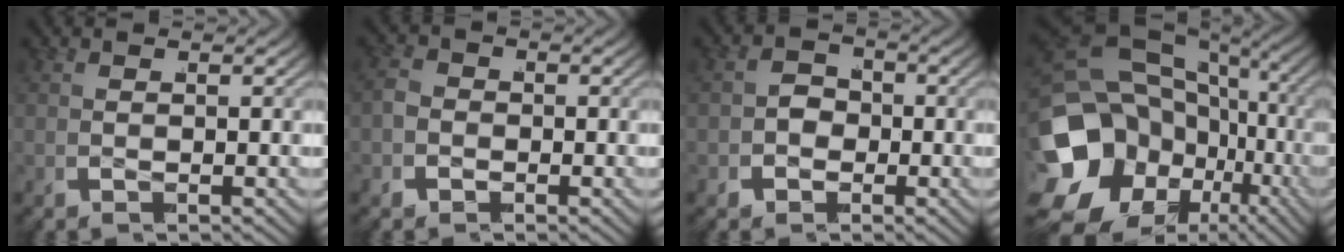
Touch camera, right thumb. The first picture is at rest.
{"total": 3.1, "force": [-0.4, 2.9, 1.3], "torque": [-0.029, 0.001, -0.014]}
{"total": 4.1, "force": [-0.6, 3.5, 2.1], "torque": [-0.031, 0.000, -0.017]}
{"total": 18.6, "force": [-3.3, 14.1, 11.7], "torque": [-0.238, -0.047, -0.047]}